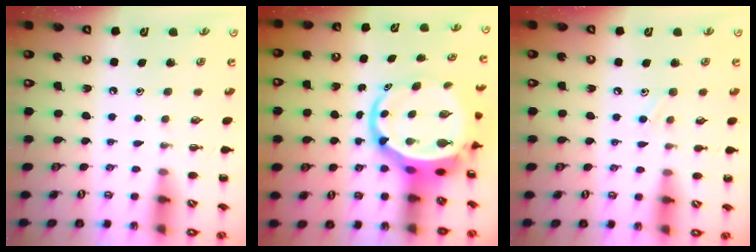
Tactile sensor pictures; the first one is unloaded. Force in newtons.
{"total": 9.2, "press": 8.8, "slide": 2.4}
{"total": 6.1, "press": 5.7, "slide": 2.0}